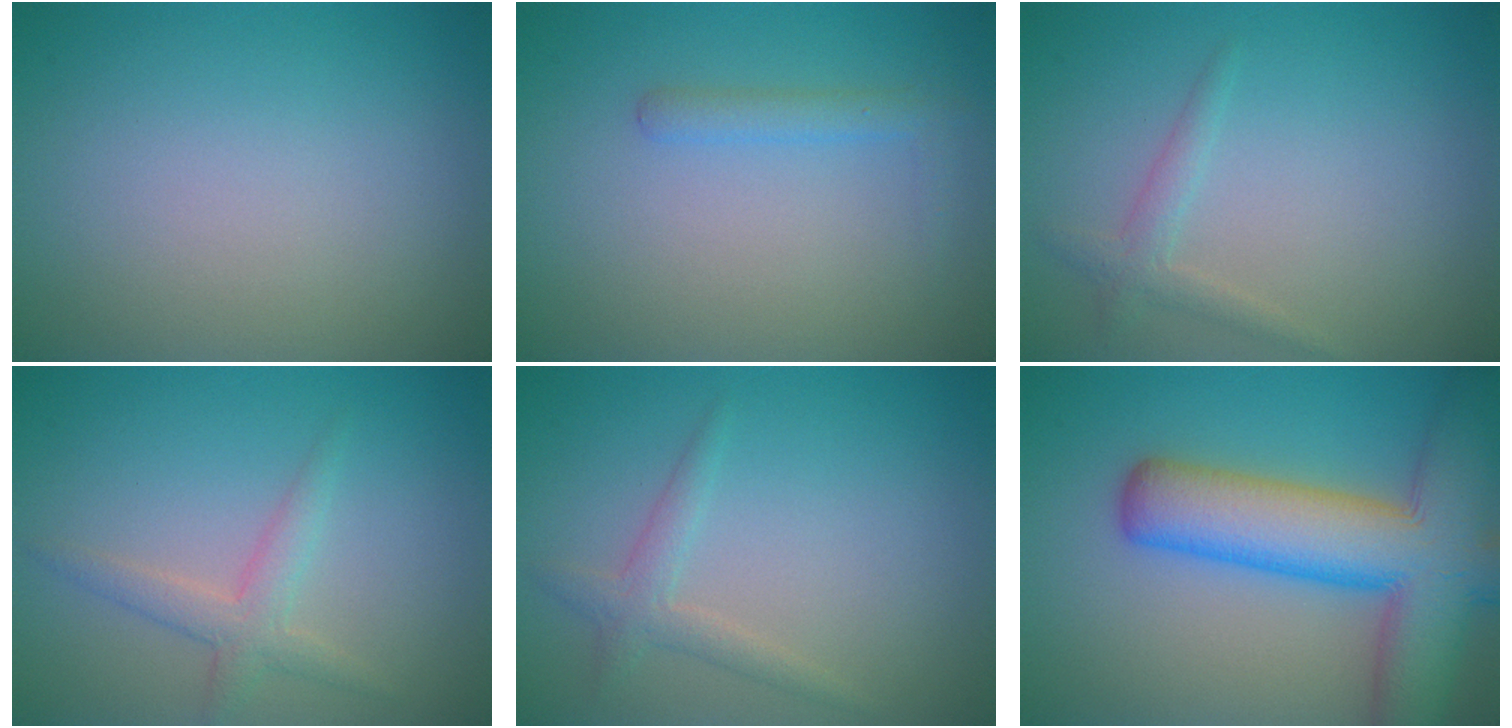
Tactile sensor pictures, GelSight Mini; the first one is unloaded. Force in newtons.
{"total": 1.6, "press": 1.6, "slide": 0.1}
{"total": 1.6, "press": 1.6, "slide": 0.1}
{"total": 2.4, "press": 2.4, "slide": 0.1}
{"total": 1.7, "press": 1.7, "slide": 0.0}
{"total": 11.1, "press": 11.1, "slide": 0.7}